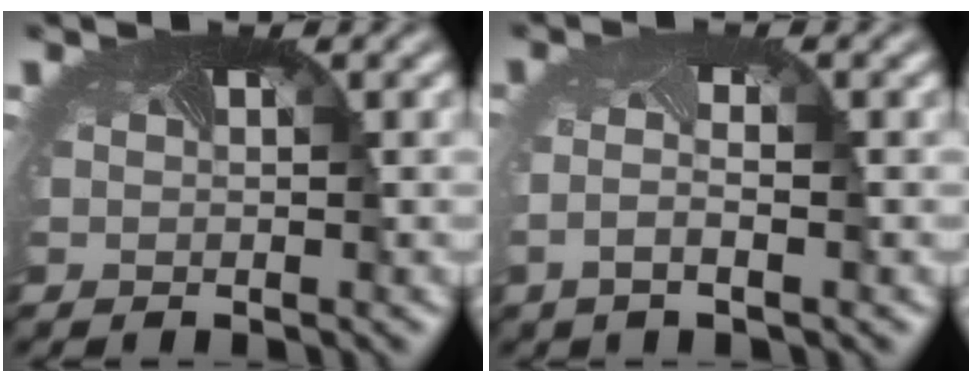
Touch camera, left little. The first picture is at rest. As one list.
[{"total": 1.9, "force": [-0.7, 0.4, 1.7], "torque": [-0.057, -0.004, -0.018]}]